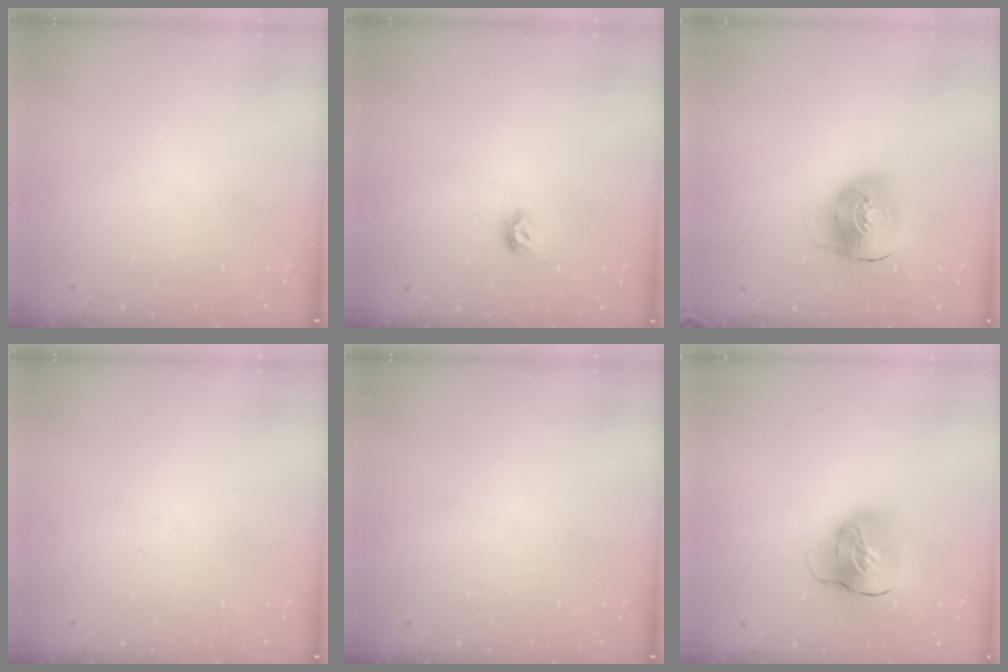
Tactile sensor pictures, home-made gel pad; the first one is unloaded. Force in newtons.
{"total": 5.6, "press": 5.5, "slide": 1.0}
{"total": 10.4, "press": 10.3, "slide": 1.8}
{"total": 0.0}
{"total": 0.0}
{"total": 13.3, "press": 13.2, "slide": 2.2}